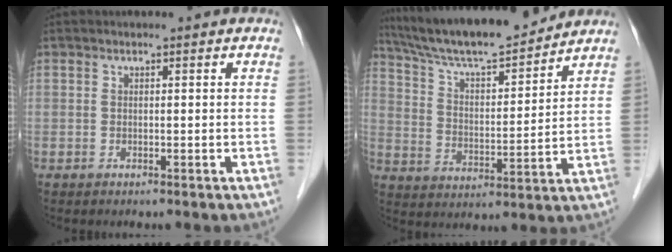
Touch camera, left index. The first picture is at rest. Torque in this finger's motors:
{"motor_torque": [0.45, -0.39, 0.57, 0.11]}